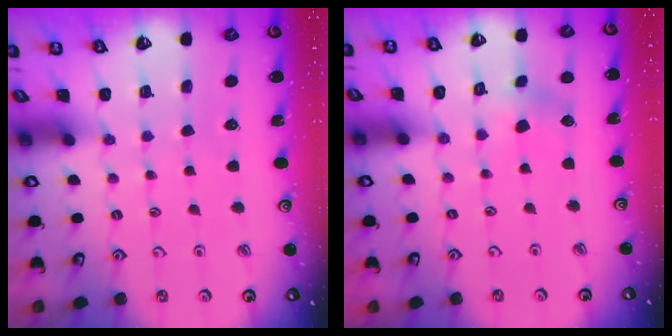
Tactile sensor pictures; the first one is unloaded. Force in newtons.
{"total": 3.6, "press": 3.6, "slide": 0.4}